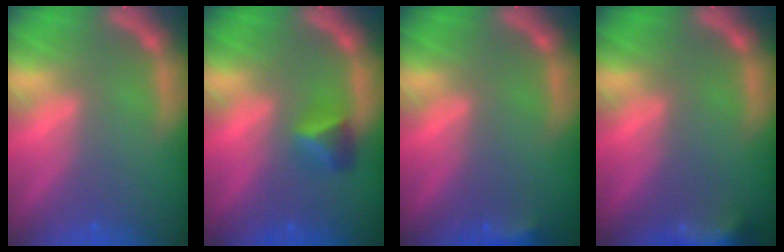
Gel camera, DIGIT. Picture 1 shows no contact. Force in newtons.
{"total": 2.4}
{"total": 1.9}
{"total": 5.9}